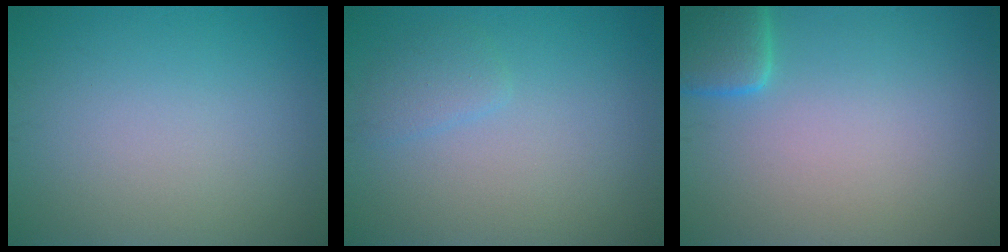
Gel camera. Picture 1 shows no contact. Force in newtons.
{"total": 1.4, "press": 1.4, "slide": 0.2}
{"total": 3.3, "press": 3.3, "slide": 0.4}